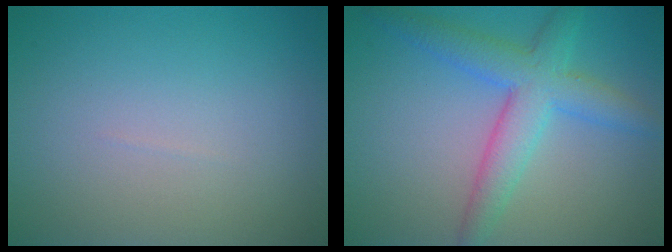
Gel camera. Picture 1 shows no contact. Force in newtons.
{"total": 5.1, "press": 5.1, "slide": 0.1}